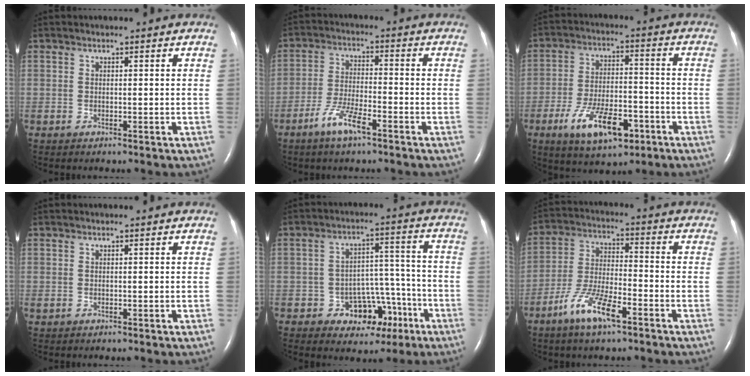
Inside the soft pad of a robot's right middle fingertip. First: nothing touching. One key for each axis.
{"total": 6.3, "fx": -4.0, "fy": 1.1, "fz": 4.8, "tx": -0.102, "ty": -0.004, "tz": -0.077}
{"total": 11.6, "fx": -5.9, "fy": 4.7, "fz": 8.9, "tx": -0.167, "ty": -0.001, "tz": -0.092}
{"total": 0.0}
{"total": 8.1, "fx": -4.0, "fy": 6.1, "fz": 3.6, "tx": -0.033, "ty": 0.036, "tz": -0.047}
{"total": 9.2, "fx": -5.5, "fy": 2.1, "fz": 7.0, "tx": -0.147, "ty": -0.004, "tz": -0.105}